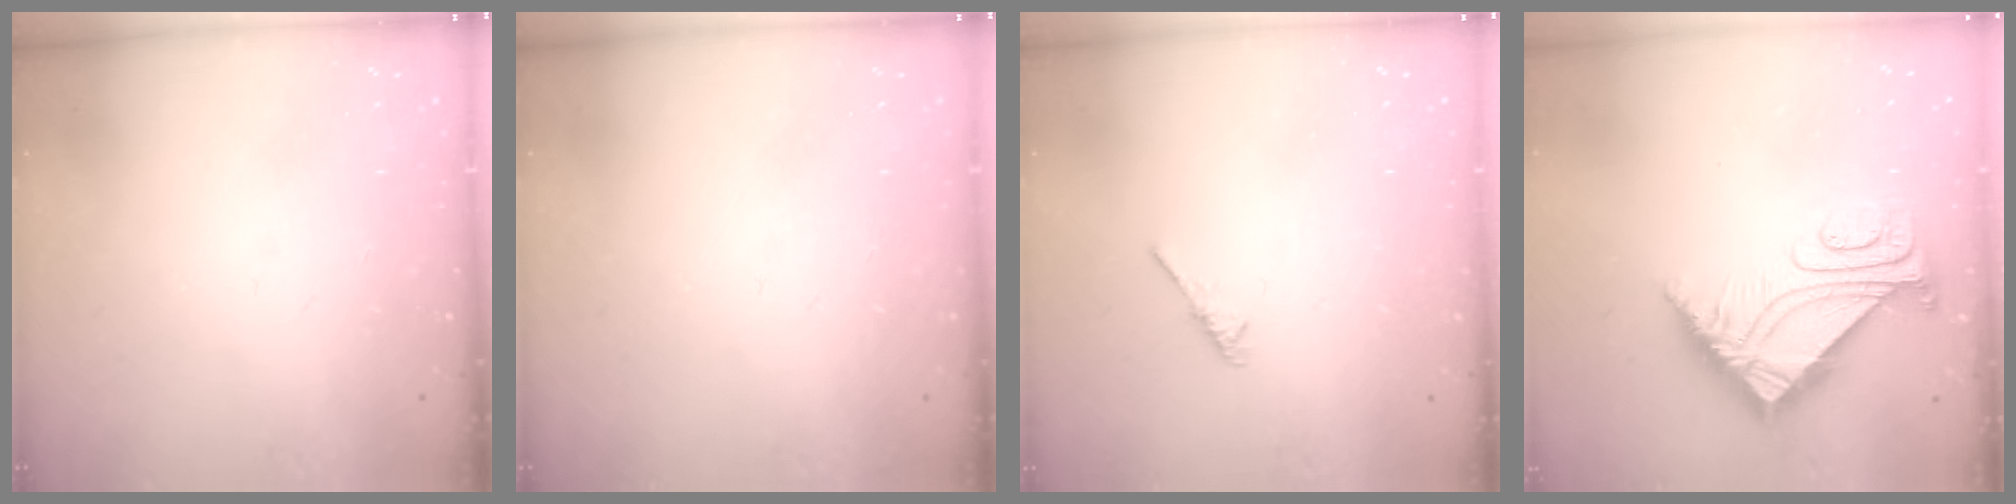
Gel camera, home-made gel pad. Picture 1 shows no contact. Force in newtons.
{"total": 0.0}
{"total": 1.9, "press": 1.8, "slide": 0.5}
{"total": 8.0, "press": 8.0, "slide": 1.0}